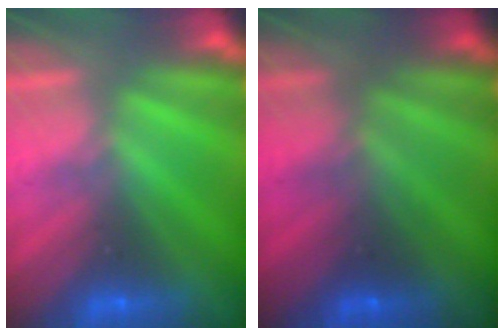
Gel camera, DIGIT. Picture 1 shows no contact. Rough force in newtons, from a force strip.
{"total": 1.9}